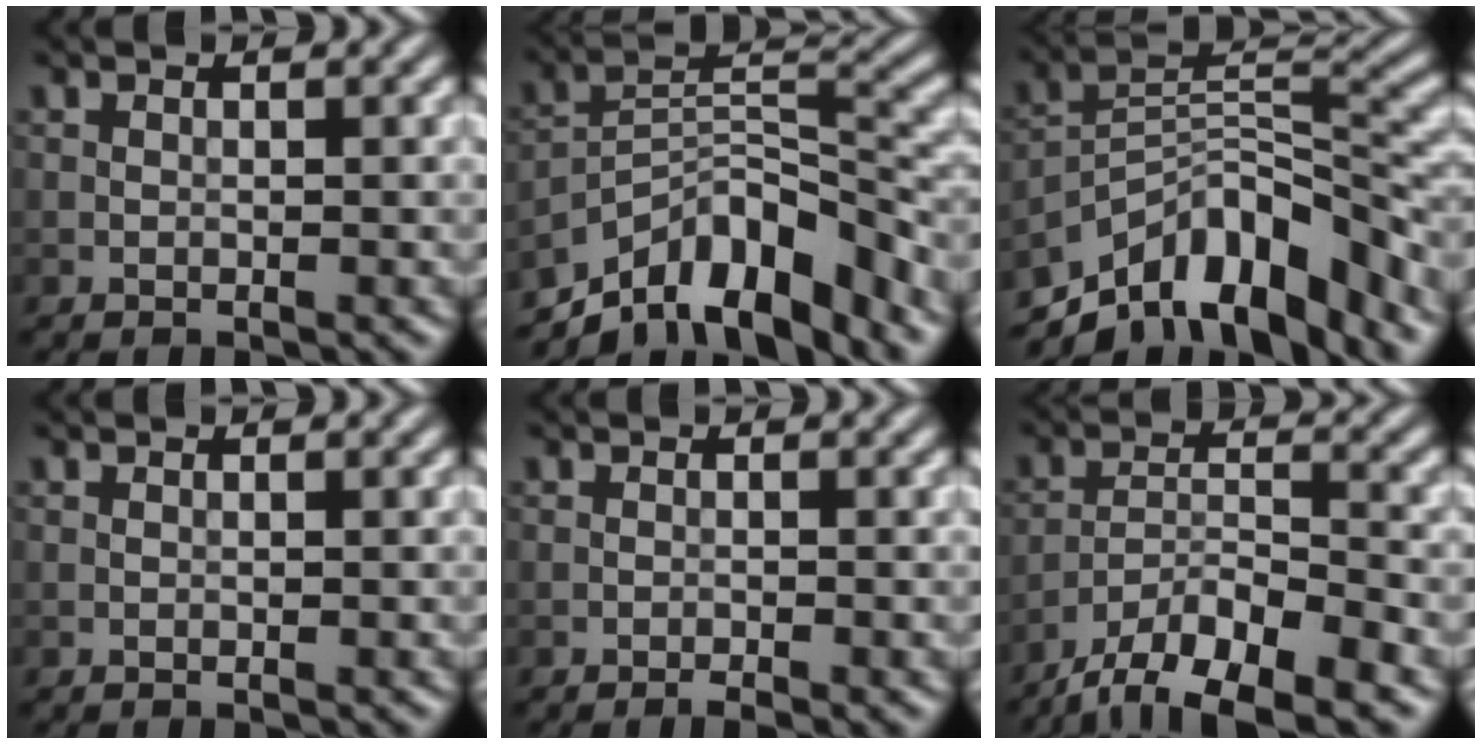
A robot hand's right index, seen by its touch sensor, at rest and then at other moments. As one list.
[{"total": 10.6, "force": [-7.9, 3.9, 6.0], "torque": [-0.086, 0.008, -0.149]}, {"total": 11.7, "force": [-8.2, 4.7, 6.9], "torque": [-0.104, 0.016, -0.157]}, {"total": 0.0}, {"total": 0.9, "force": [-0.6, 0.2, 0.6], "torque": [-0.011, 0.001, -0.010]}, {"total": 8.8, "force": [-6.7, 2.5, 5.1], "torque": [-0.082, 0.000, -0.122]}]